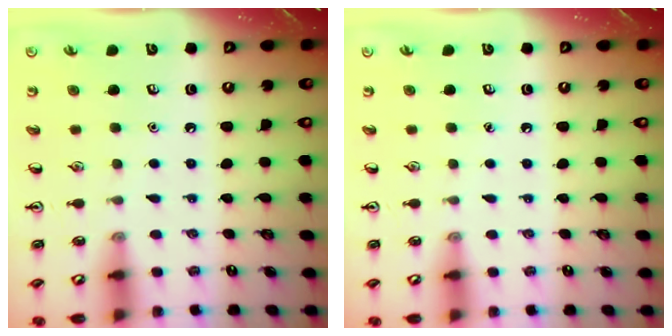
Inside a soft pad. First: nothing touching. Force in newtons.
{"total": 0.0}